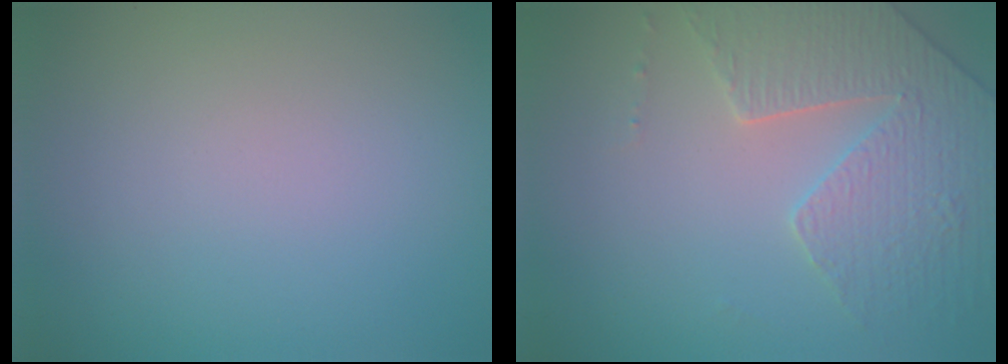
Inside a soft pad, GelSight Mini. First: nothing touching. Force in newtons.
{"total": 4.0, "press": 3.9, "slide": 1.2}